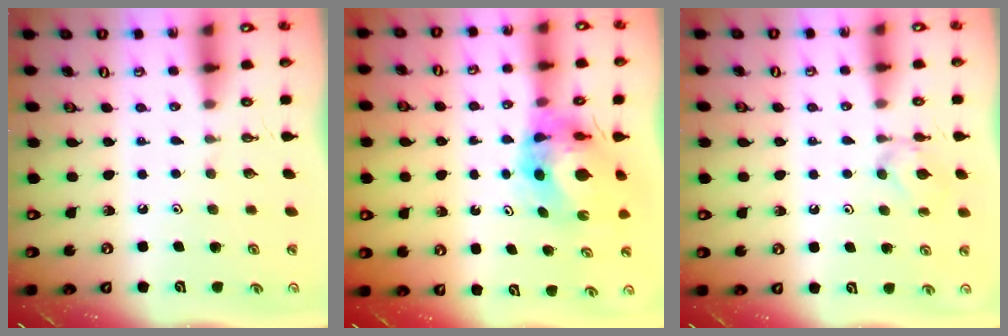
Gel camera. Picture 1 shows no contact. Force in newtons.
{"total": 8.8, "press": 8.7, "slide": 0.8}
{"total": 6.2, "press": 6.1, "slide": 1.0}